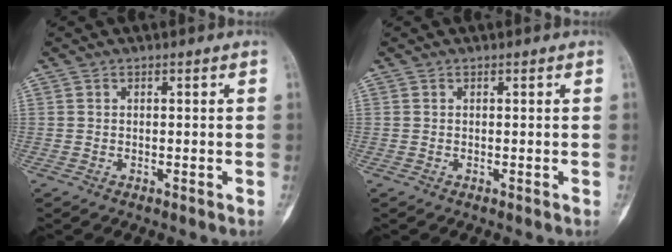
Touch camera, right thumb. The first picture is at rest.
{"total": 0.0}